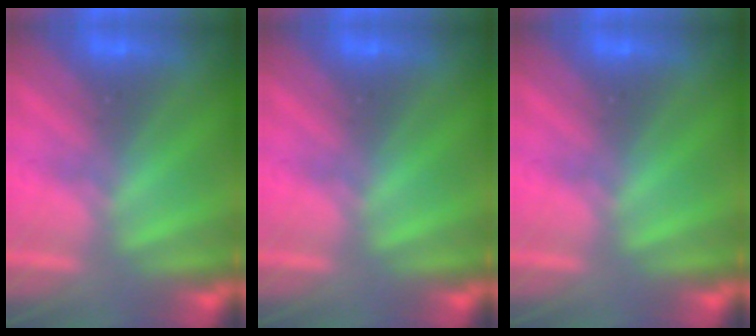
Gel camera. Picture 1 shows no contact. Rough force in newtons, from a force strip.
{"total": 0.0}
{"total": 0.0}